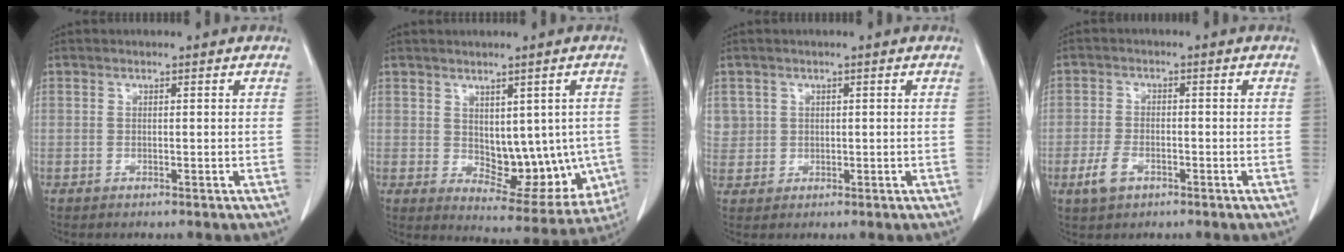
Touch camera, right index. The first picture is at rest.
{"total": 11.1, "force": [-0.1, 6.5, 9.0], "torque": [-0.098, 0.001, 0.026]}
{"total": 2.3, "force": [0.8, 2.2, -0.1], "torque": [0.022, 0.004, 0.012]}
{"total": 4.0, "force": [-2.0, 2.4, 2.4], "torque": [-0.054, 0.000, -0.034]}